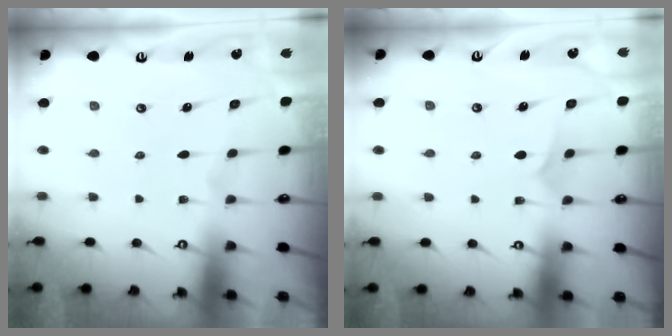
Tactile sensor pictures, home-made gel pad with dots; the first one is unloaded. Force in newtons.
{"total": 4.0, "press": 4.0, "slide": 0.4}